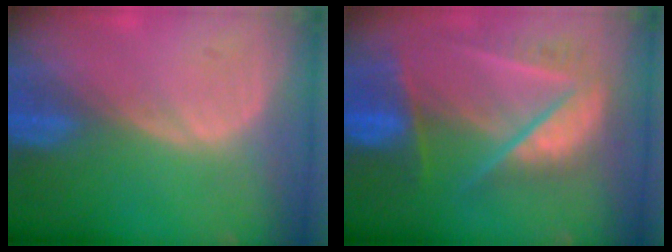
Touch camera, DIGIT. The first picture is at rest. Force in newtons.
{"total": 9.7, "press": 8.2, "slide": 5.1}